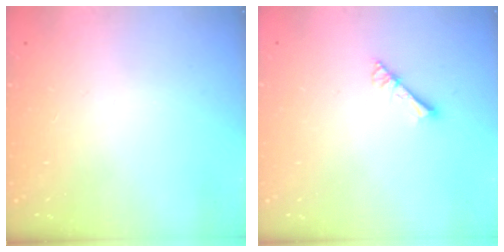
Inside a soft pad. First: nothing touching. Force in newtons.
{"total": 2.9, "press": 2.9, "slide": 0.3}